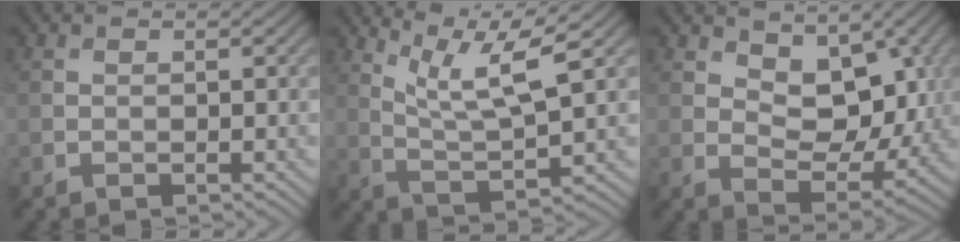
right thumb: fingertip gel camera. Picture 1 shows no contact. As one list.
[{"total": 8.5, "force": [5.1, 1.6, 6.6], "torque": [-0.138, 0.003, 0.103]}, {"total": 7.9, "force": [3.8, 4.6, 5.3], "torque": [-0.095, -0.014, 0.061]}]